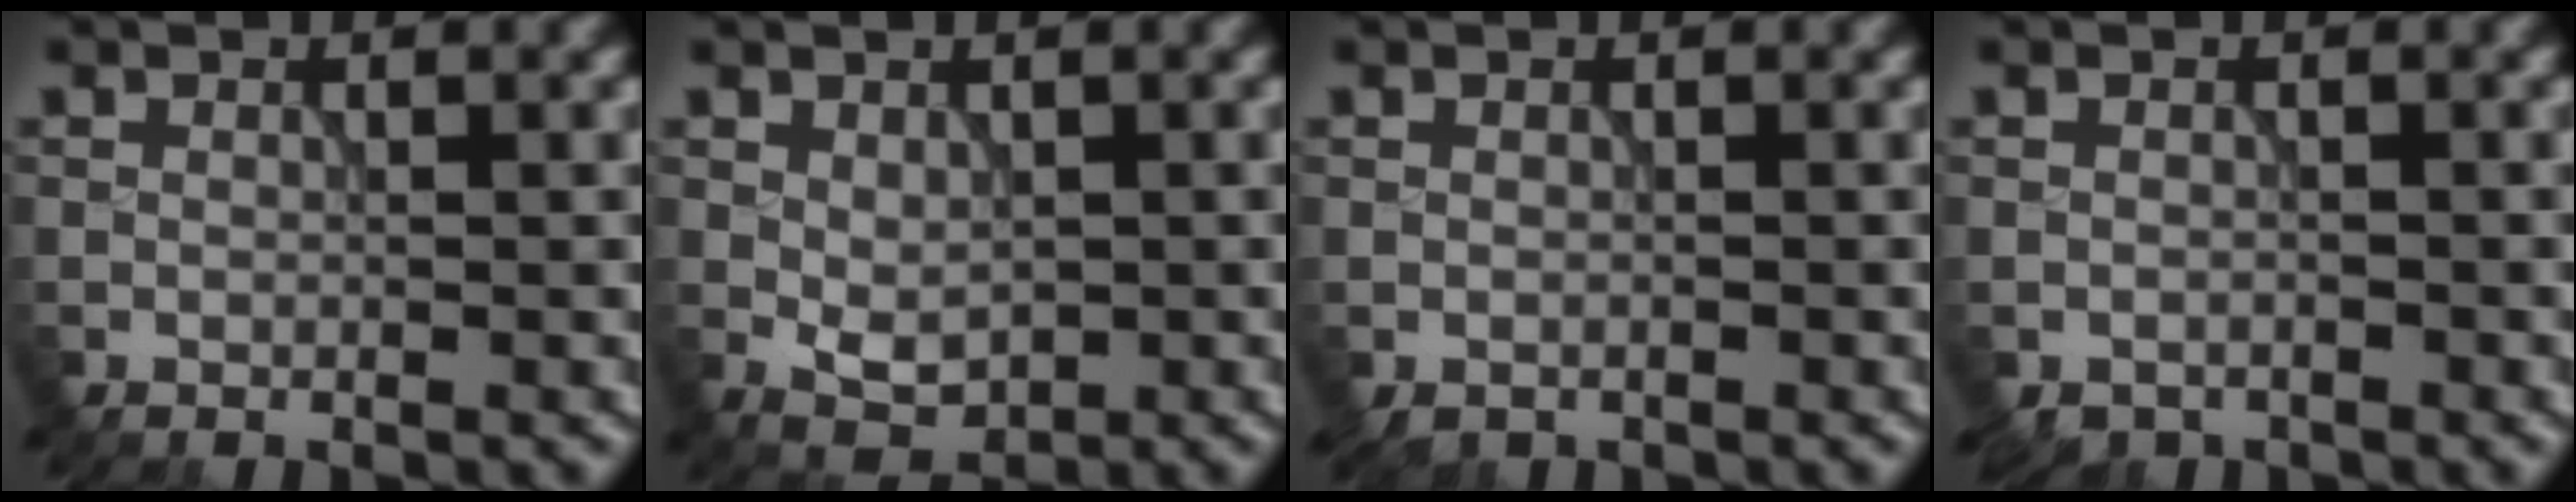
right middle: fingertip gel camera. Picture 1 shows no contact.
{"total": 2.6, "force": [0.0, 1.7, 2.0], "torque": [-0.034, -0.006, 0.006]}
{"total": 0.8, "force": [-0.5, 0.5, 0.2], "torque": [-0.004, -0.006, -0.010]}
{"total": 1.2, "force": [-1.0, 0.7, 0.1], "torque": [0.000, -0.005, -0.020]}